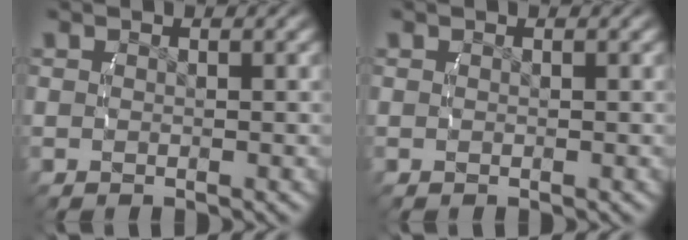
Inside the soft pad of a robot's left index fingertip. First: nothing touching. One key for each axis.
{"total": 0.0}